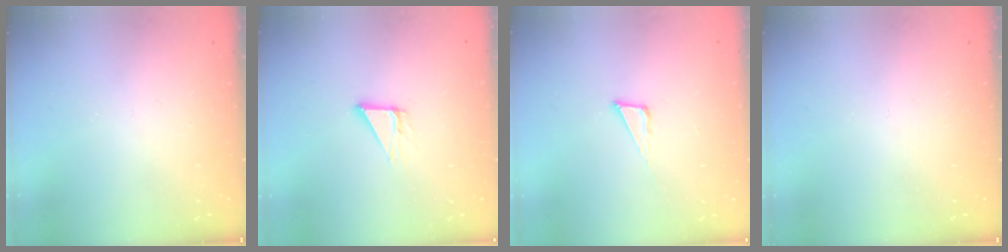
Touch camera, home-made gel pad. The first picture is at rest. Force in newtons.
{"total": 4.6, "press": 4.6, "slide": 0.2}
{"total": 5.1, "press": 5.0, "slide": 0.9}
{"total": 0.0}